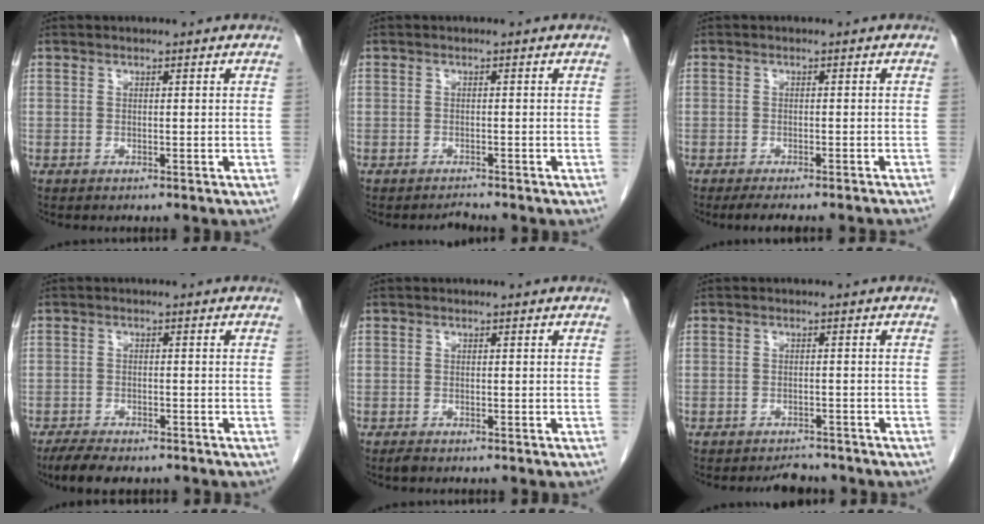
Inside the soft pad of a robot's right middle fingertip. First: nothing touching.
{"total": 0.9, "force": [-0.9, -0.3, -0.1], "torque": [-0.001, -0.008, -0.010]}
{"total": 7.3, "force": [-6.5, 0.2, 3.4], "torque": [-0.032, -0.012, -0.085]}
{"total": 6.1, "force": [-4.9, 2.0, 3.1], "torque": [-0.051, -0.011, -0.075]}
{"total": 0.8, "force": [-0.7, 0.3, 0.4], "torque": [-0.013, -0.002, -0.010]}
{"total": 2.8, "force": [-2.7, 0.9, 0.2], "torque": [-0.010, -0.006, -0.038]}